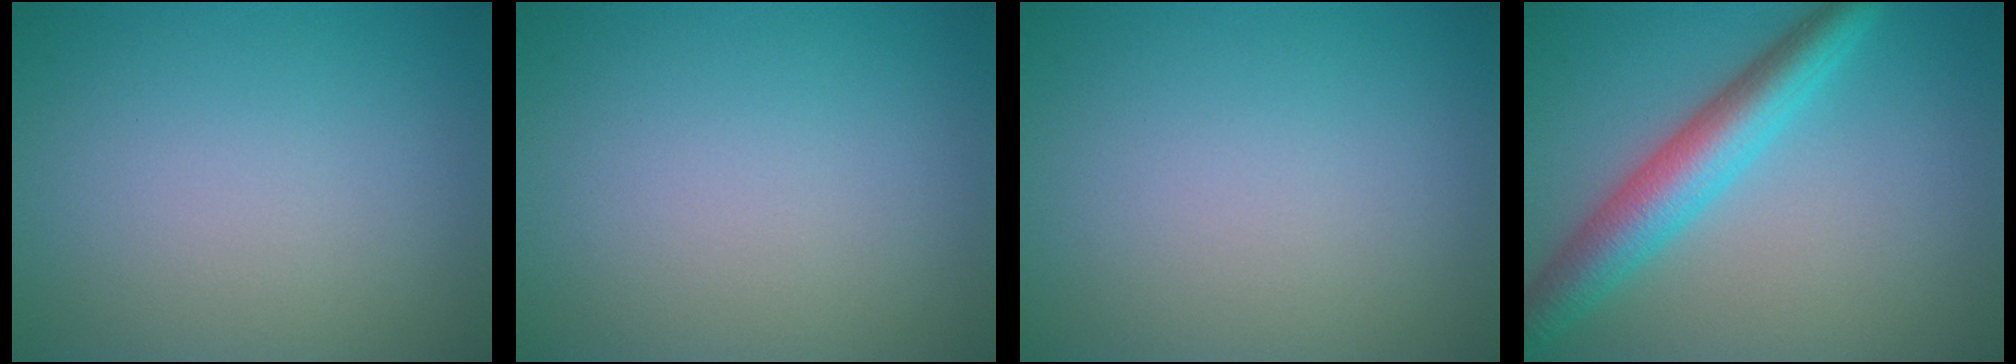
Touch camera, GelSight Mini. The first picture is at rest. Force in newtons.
{"total": 0.0}
{"total": 0.0}
{"total": 5.7, "press": 5.7, "slide": 0.2}